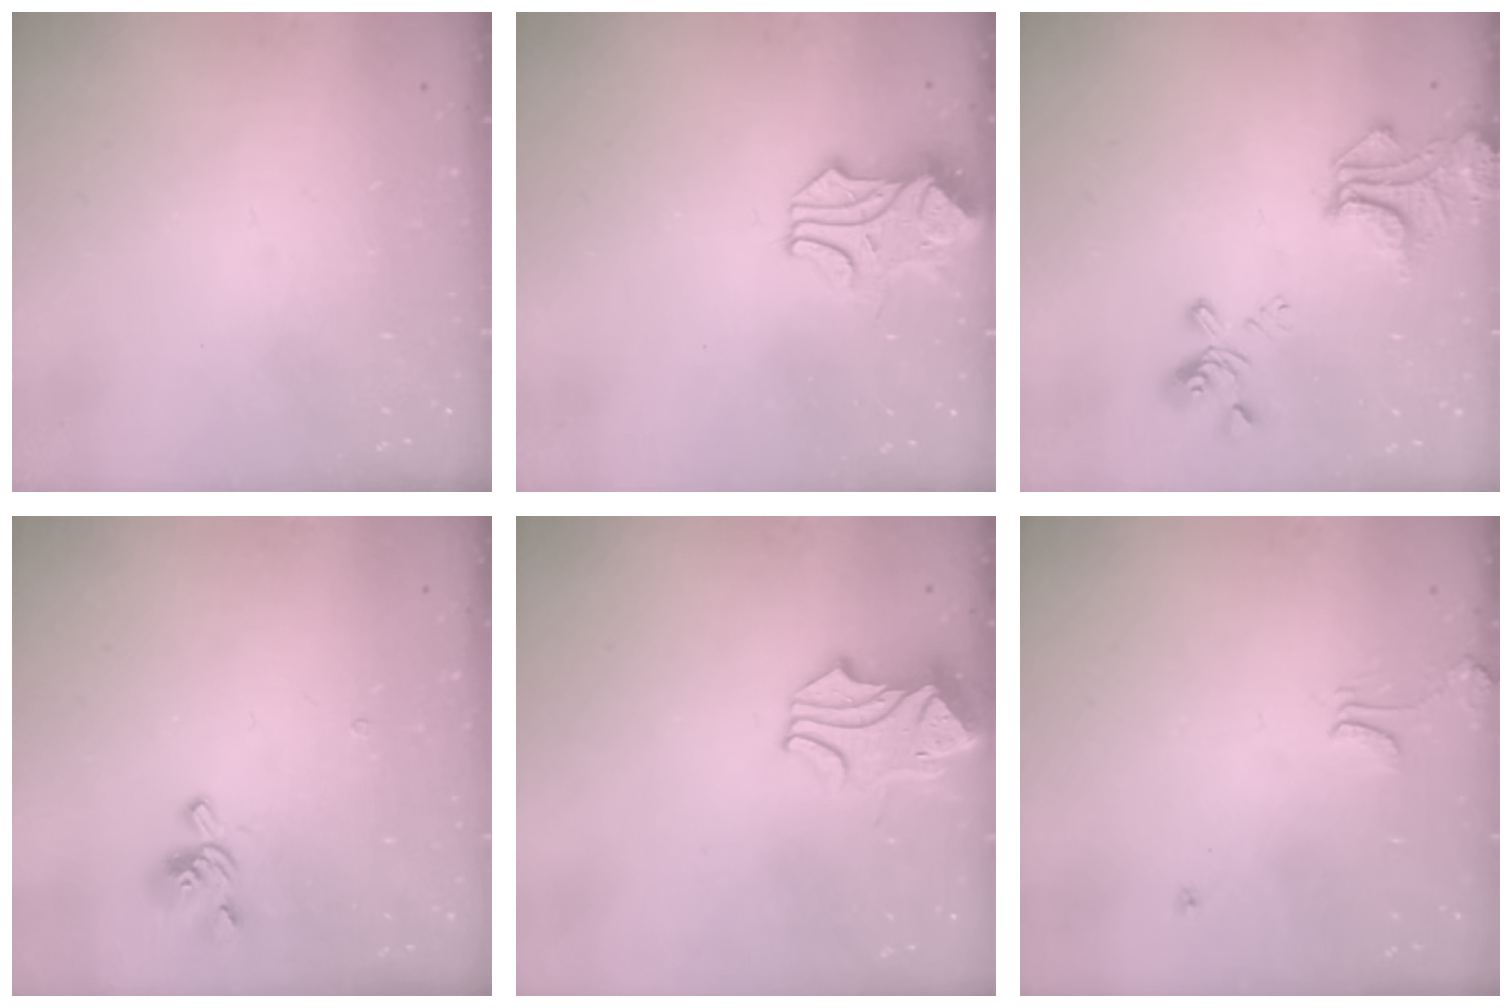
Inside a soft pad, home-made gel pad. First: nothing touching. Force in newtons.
{"total": 0.5, "press": 0.5, "slide": 0.1}
{"total": 10.3, "press": 9.7, "slide": 3.5}
{"total": 1.2, "press": 0.1, "slide": 1.2}
{"total": 1.4, "press": 0.9, "slide": 1.0}
{"total": 1.7, "press": 1.7, "slide": 0.3}